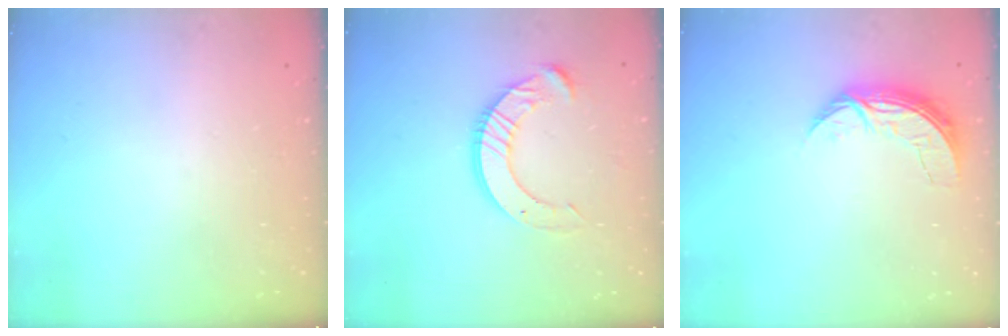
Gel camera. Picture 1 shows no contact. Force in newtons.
{"total": 12.2, "press": 12.1, "slide": 1.2}
{"total": 7.1, "press": 7.1, "slide": 0.6}